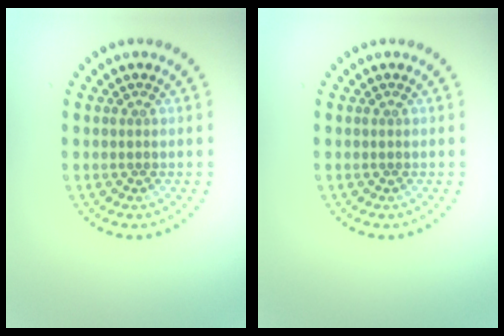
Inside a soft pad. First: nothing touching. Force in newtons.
{"total": 0.0}